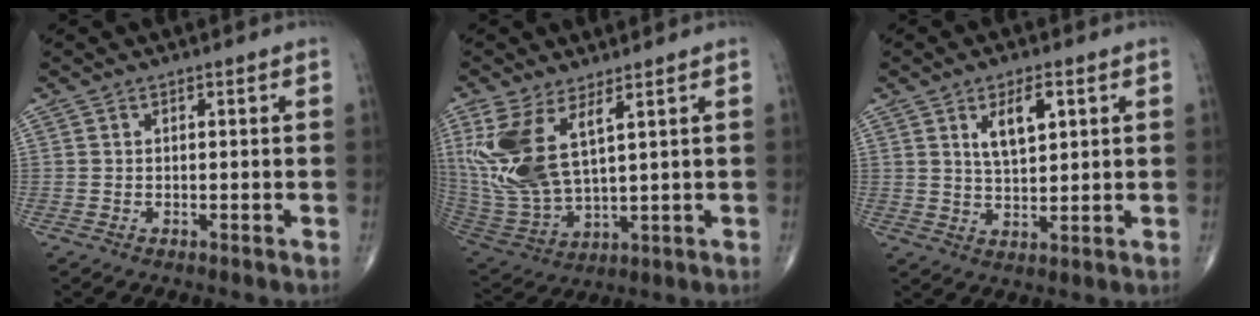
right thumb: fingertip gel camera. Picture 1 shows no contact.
{"total": 14.7, "force": [5.7, 6.1, 12.0], "torque": [-0.267, -0.026, 0.131]}
{"total": 6.8, "force": [2.7, 3.0, 5.5], "torque": [-0.087, -0.013, 0.051]}